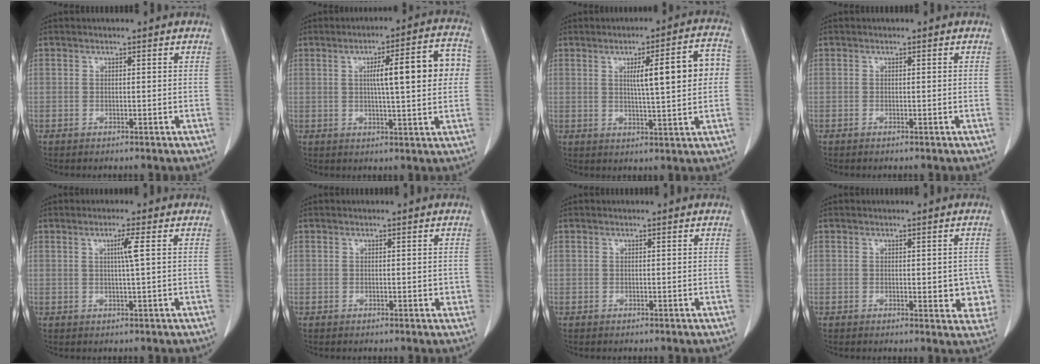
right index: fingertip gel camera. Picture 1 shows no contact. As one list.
[{"total": 11.8, "force": [1.6, 1.3, 11.6], "torque": [-0.154, 0.027, 0.021]}, {"total": 10.7, "force": [1.4, 0.9, 10.5], "torque": [-0.146, 0.019, 0.022]}, {"total": 0.0}, {"total": 2.7, "force": [0.6, -0.6, 2.5], "torque": [-0.045, -0.003, 0.011]}, {"total": 1.2, "force": [-0.1, 0.5, 1.1], "torque": [-0.013, -0.001, 0.000]}, {"total": 0.0}, {"total": 4.9, "force": [-0.6, 2.1, 4.3], "torque": [-0.032, -0.004, -0.006]}]